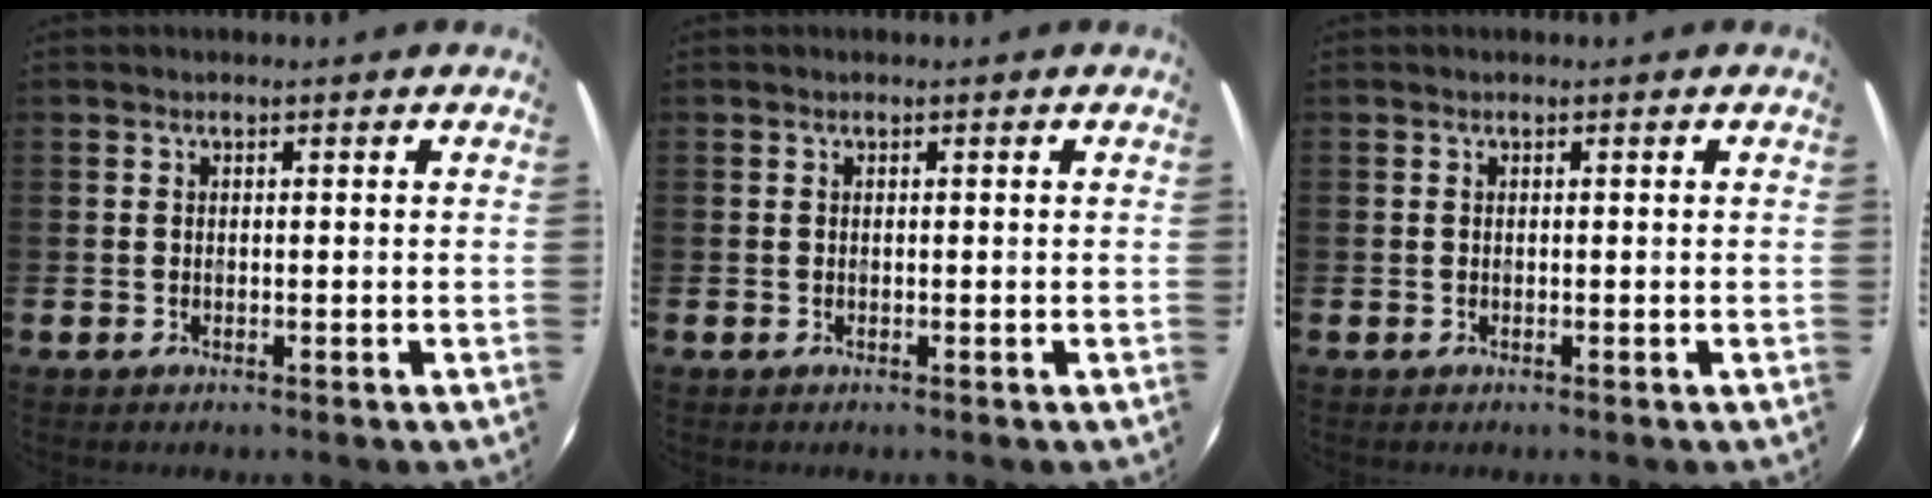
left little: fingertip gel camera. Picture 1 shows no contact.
{"total": 0.0}
{"total": 0.0}